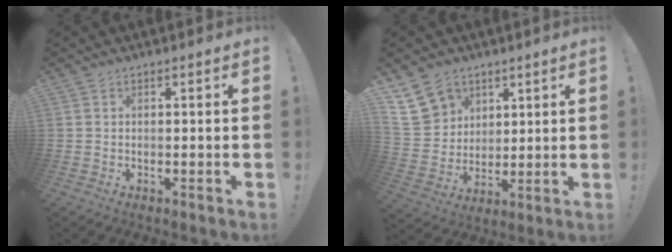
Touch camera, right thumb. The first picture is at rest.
{"total": 11.5, "force": [7.2, 8.3, 3.1], "torque": [-0.060, -0.038, 0.149]}